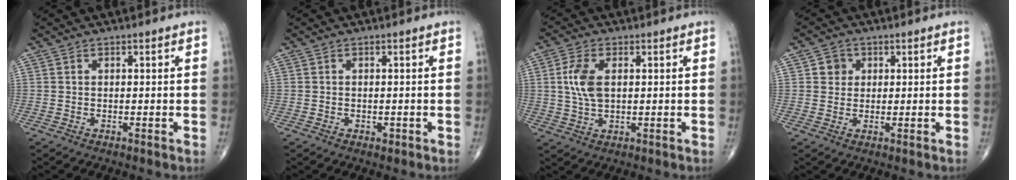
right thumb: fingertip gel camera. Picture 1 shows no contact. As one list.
[{"total": 0.8, "force": [-0.3, 0.6, 0.5], "torque": [-0.002, -0.001, -0.003]}, {"total": 6.6, "force": [1.1, 3.5, 5.4], "torque": [-0.117, -0.001, 0.020]}, {"total": 3.0, "force": [0.8, 2.8, 0.8], "torque": [0.005, -0.001, 0.007]}]